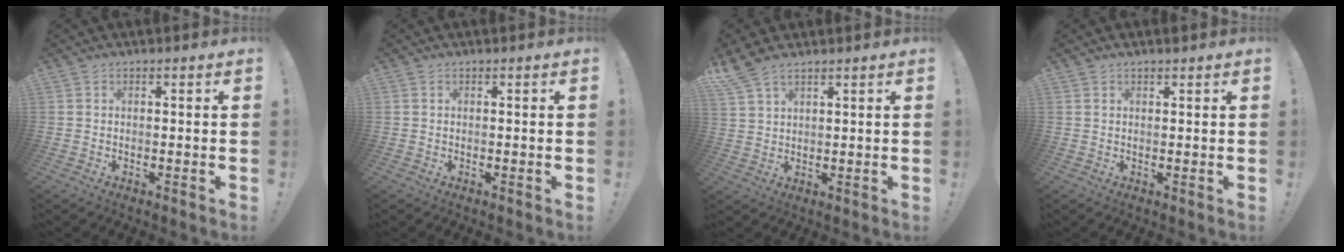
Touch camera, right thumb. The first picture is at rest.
{"total": 0.0}
{"total": 5.9, "force": [4.8, 2.0, 2.9], "torque": [-0.063, -0.019, 0.095]}
{"total": 1.0, "force": [0.9, 0.1, 0.3], "torque": [0.001, -0.004, 0.016]}